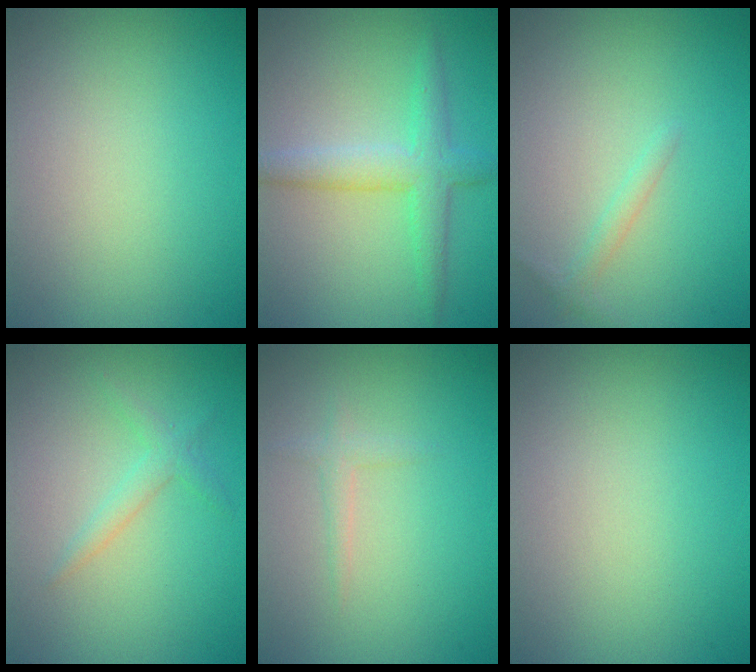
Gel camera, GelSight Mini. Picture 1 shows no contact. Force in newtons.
{"total": 3.5, "press": 3.5, "slide": 0.1}
{"total": 1.1, "press": 1.1, "slide": 0.1}
{"total": 1.4, "press": 1.4, "slide": 0.1}
{"total": 1.0, "press": 1.0, "slide": 0.1}
{"total": 0.0}